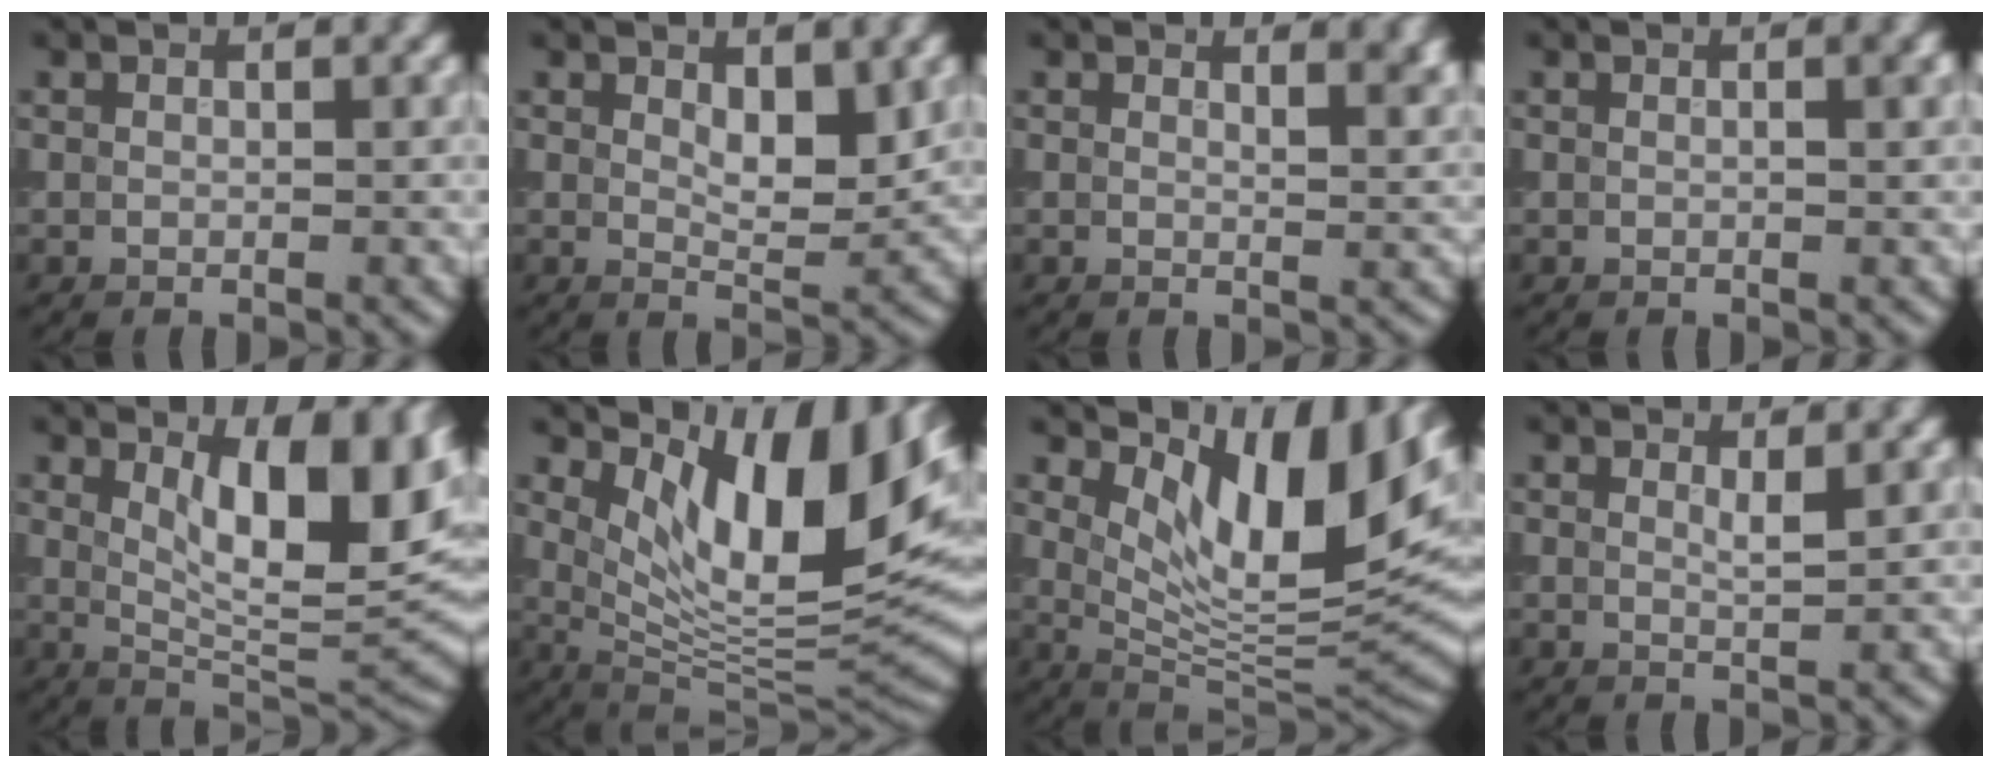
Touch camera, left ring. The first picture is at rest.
{"total": 3.1, "force": [1.2, 1.3, 2.6], "torque": [-0.042, -0.006, 0.021]}
{"total": 2.4, "force": [1.8, 1.0, 1.3], "torque": [0.000, 0.003, 0.022]}
{"total": 0.7, "force": [0.1, 0.0, 0.7], "torque": [-0.009, 0.002, -0.001]}
{"total": 10.2, "force": [3.3, 3.5, 9.0], "torque": [-0.130, -0.003, 0.055]}
{"total": 12.8, "force": [5.3, 4.6, 10.7], "torque": [-0.165, -0.007, 0.101]}
{"total": 11.5, "force": [5.0, 4.4, 9.4], "torque": [-0.144, -0.010, 0.097]}
{"total": 0.8, "force": [0.5, 0.1, 0.6], "torque": [-0.010, -0.004, 0.007]}